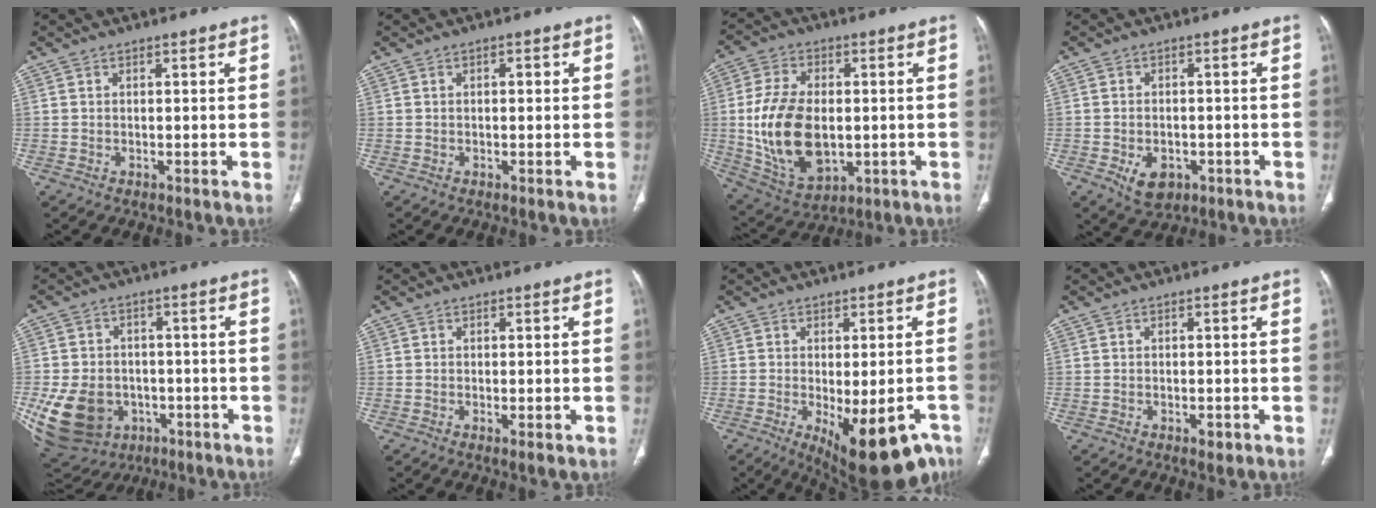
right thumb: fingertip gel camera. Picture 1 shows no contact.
{"total": 1.3, "force": [0.2, 0.6, 1.1], "torque": [-0.018, 0.002, 0.002]}
{"total": 17.3, "force": [-1.0, 10.8, 13.5], "torque": [-0.244, -0.005, 0.003]}
{"total": 5.9, "force": [-2.4, 4.1, 3.6], "torque": [-0.049, 0.009, -0.026]}
{"total": 19.6, "force": [-5.4, 15.5, 10.6], "torque": [-0.225, 0.013, -0.064]}
{"total": 1.7, "force": [-0.7, 0.5, 1.4], "torque": [-0.022, -0.003, -0.007]}
{"total": 15.6, "force": [-8.4, 6.3, 11.5], "torque": [-0.105, 0.008, -0.104]}
{"total": 1.7, "force": [-0.9, 0.9, 1.2], "torque": [-0.014, 0.002, -0.011]}